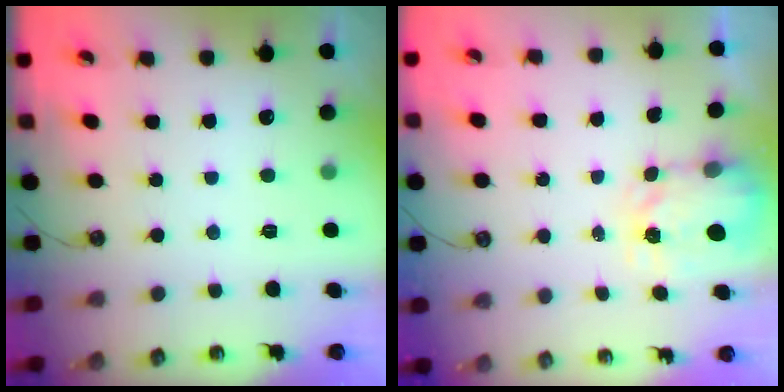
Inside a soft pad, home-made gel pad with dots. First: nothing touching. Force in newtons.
{"total": 3.6, "press": 3.5, "slide": 0.5}